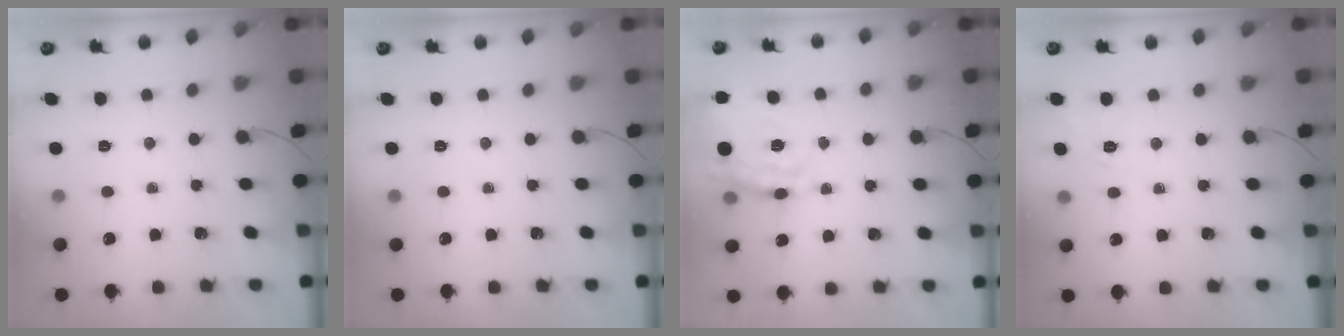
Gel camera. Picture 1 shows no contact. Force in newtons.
{"total": 0.0}
{"total": 20.3, "press": 20.2, "slide": 1.8}
{"total": 3.6, "press": 3.1, "slide": 1.8}